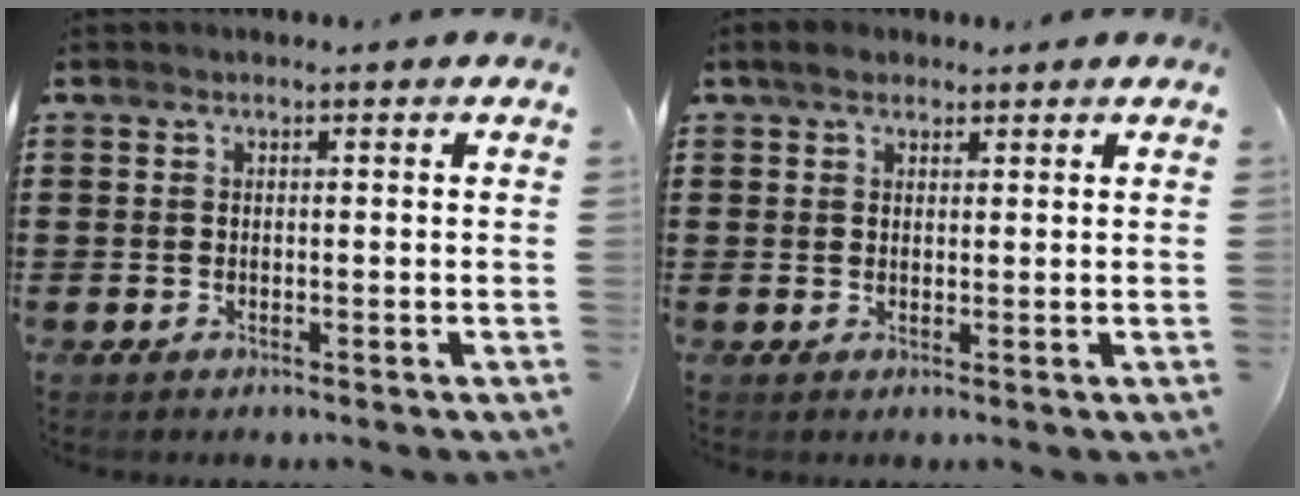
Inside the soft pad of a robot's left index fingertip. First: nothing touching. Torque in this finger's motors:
{"motor_torque": [0.42, -0.49, 0.24, 0.02]}